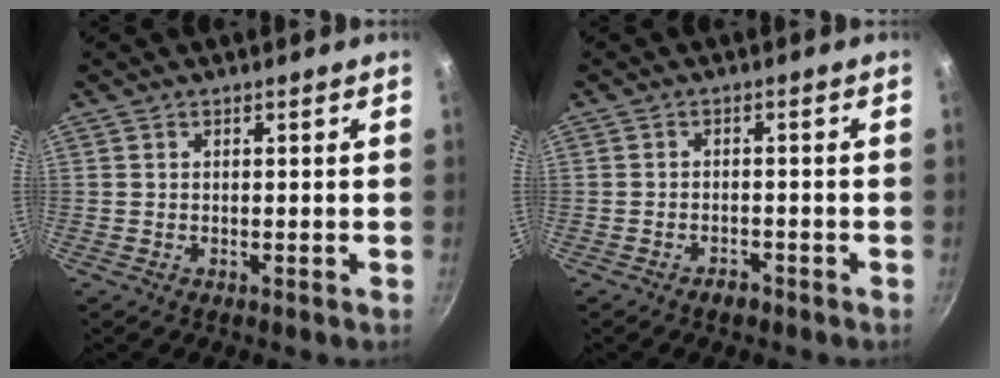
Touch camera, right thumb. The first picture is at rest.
{"total": 2.1, "force": [-1.6, 1.0, 0.8], "torque": [-0.009, 0.019, -0.020]}